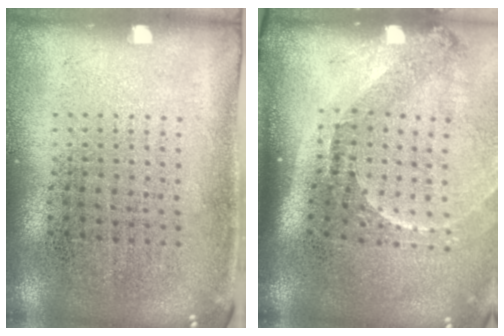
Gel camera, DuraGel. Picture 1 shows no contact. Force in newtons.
{"total": 2.2, "press": 1.5, "slide": 1.6}